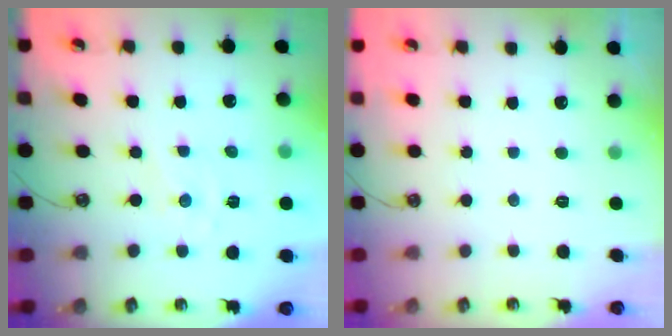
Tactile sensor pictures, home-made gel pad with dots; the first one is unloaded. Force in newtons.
{"total": 0.0}